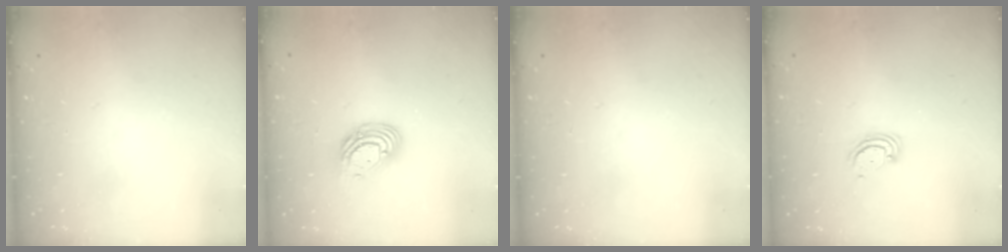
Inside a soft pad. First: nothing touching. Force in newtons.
{"total": 9.9, "press": 9.9, "slide": 1.1}
{"total": 0.0}
{"total": 2.9, "press": 2.9, "slide": 0.3}